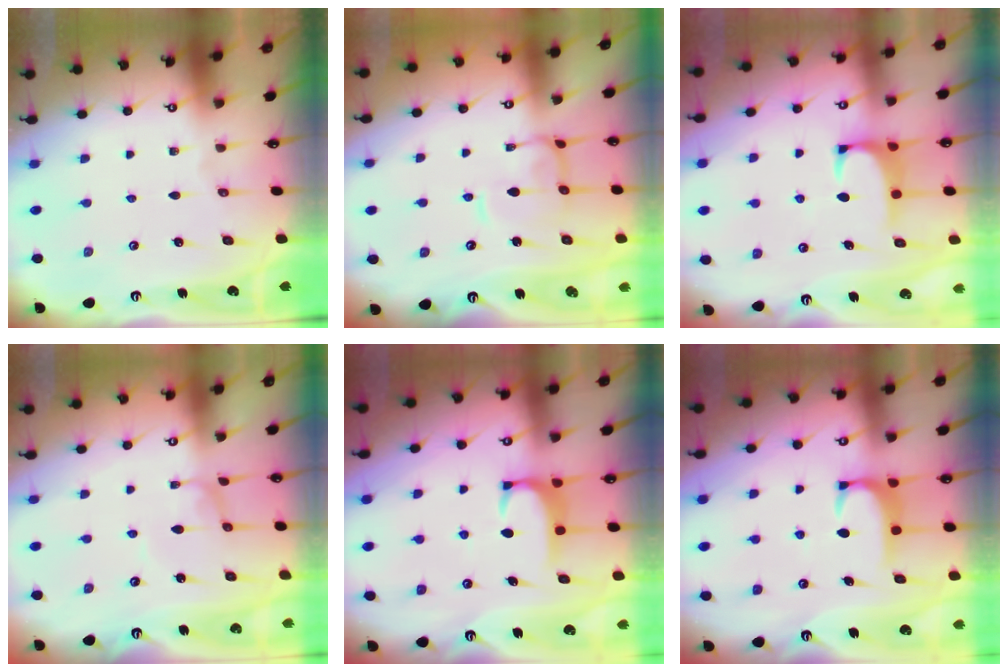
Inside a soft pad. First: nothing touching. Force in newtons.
{"total": 4.2, "press": 4.1, "slide": 0.8}
{"total": 1.2, "press": 1.1, "slide": 0.5}
{"total": 0.6, "press": 0.5, "slide": 0.2}
{"total": 2.2, "press": 2.1, "slide": 0.5}
{"total": 2.0, "press": 1.9, "slide": 0.6}